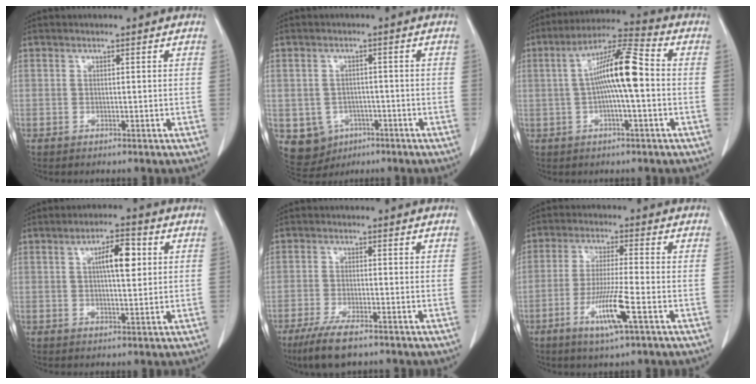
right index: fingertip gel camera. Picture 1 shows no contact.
{"total": 7.3, "force": [-2.9, 6.5, 1.7], "torque": [-0.039, 0.005, -0.030]}
{"total": 10.5, "force": [-0.1, 1.0, 10.5], "torque": [-0.191, 0.024, -0.010]}
{"total": 6.2, "force": [1.6, 1.7, 5.8], "torque": [-0.097, 0.010, 0.027]}
{"total": 6.8, "force": [-4.7, 1.2, 4.7], "torque": [-0.087, -0.017, -0.078]}
{"total": 8.7, "force": [-3.5, -0.2, 8.0], "torque": [-0.154, -0.017, -0.065]}